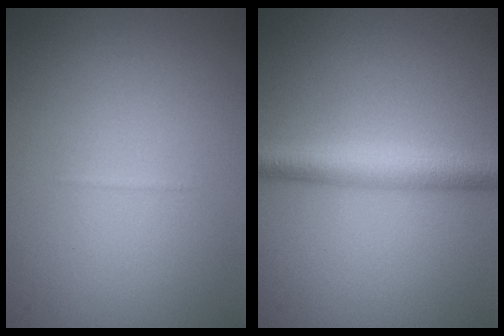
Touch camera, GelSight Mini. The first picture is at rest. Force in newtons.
{"total": 3.7, "press": 3.7, "slide": 0.0}